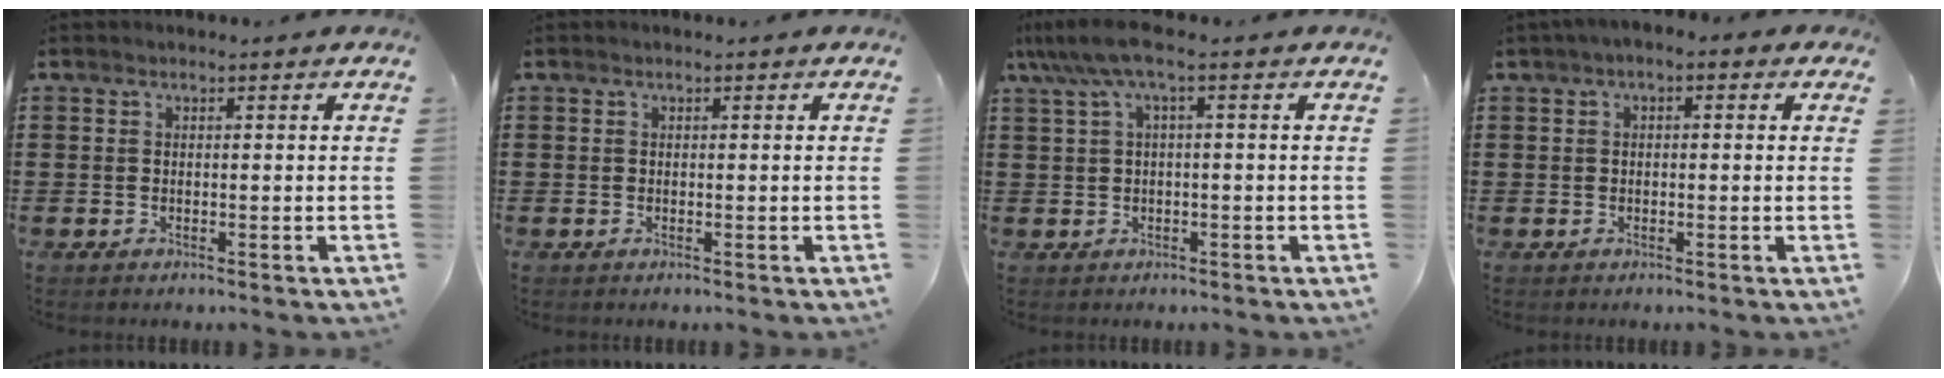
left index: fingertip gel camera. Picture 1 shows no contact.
{"total": 0.0}
{"total": 5.1, "force": [1.1, 0.6, 4.9], "torque": [-0.109, -0.004, 0.015]}
{"total": 1.4, "force": [-0.5, 0.8, 1.1], "torque": [-0.021, 0.004, -0.011]}